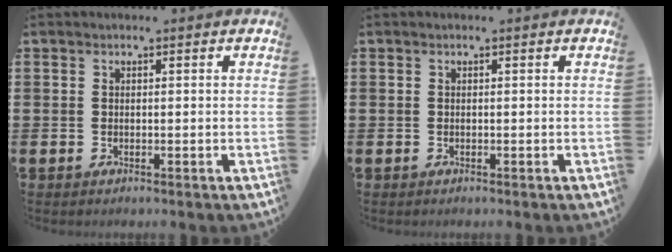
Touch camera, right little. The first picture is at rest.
{"total": 0.0}